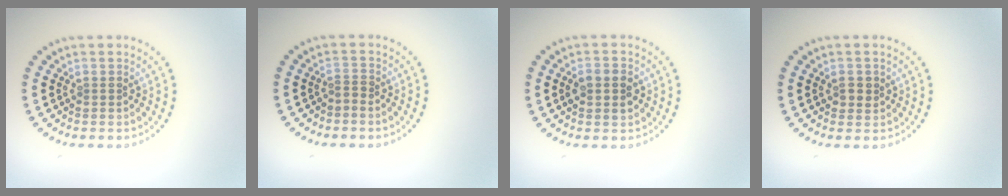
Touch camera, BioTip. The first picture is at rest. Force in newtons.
{"total": 0.8, "press": 0.2, "slide": 0.7}
{"total": 2.7, "press": 2.7, "slide": 0.1}
{"total": 1.3, "press": 1.3, "slide": 0.2}